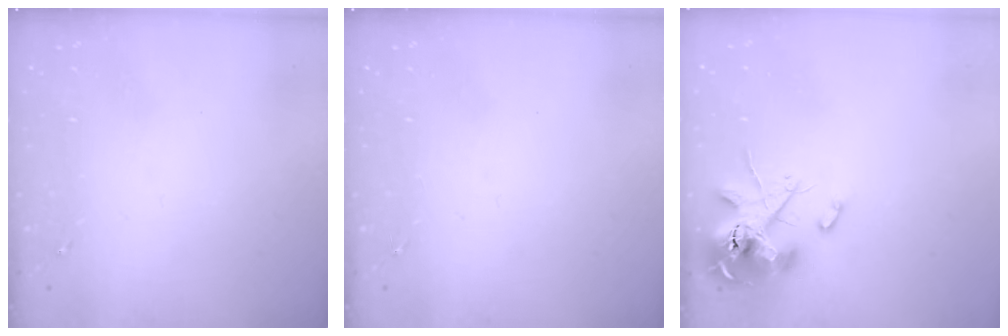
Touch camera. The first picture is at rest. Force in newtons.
{"total": 0.0}
{"total": 14.2, "press": 14.0, "slide": 2.0}